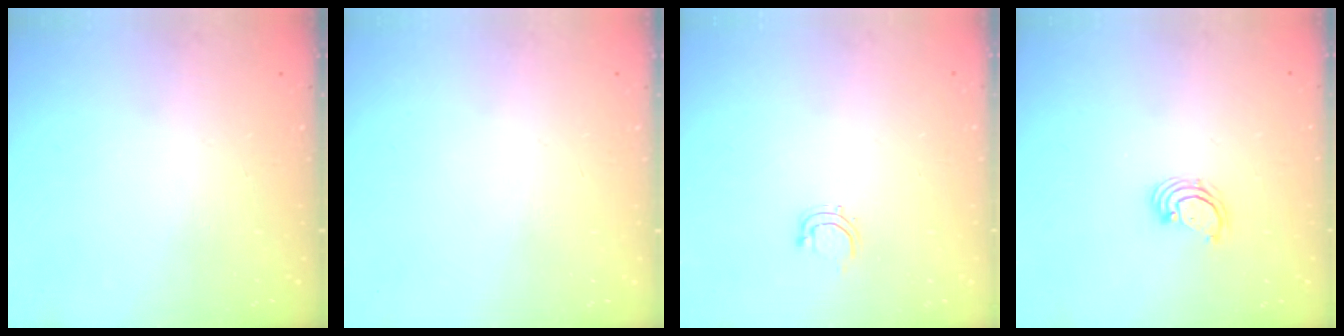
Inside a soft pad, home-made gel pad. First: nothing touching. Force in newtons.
{"total": 0.0}
{"total": 2.8, "press": 2.7, "slide": 0.5}
{"total": 2.4, "press": 2.4, "slide": 0.2}